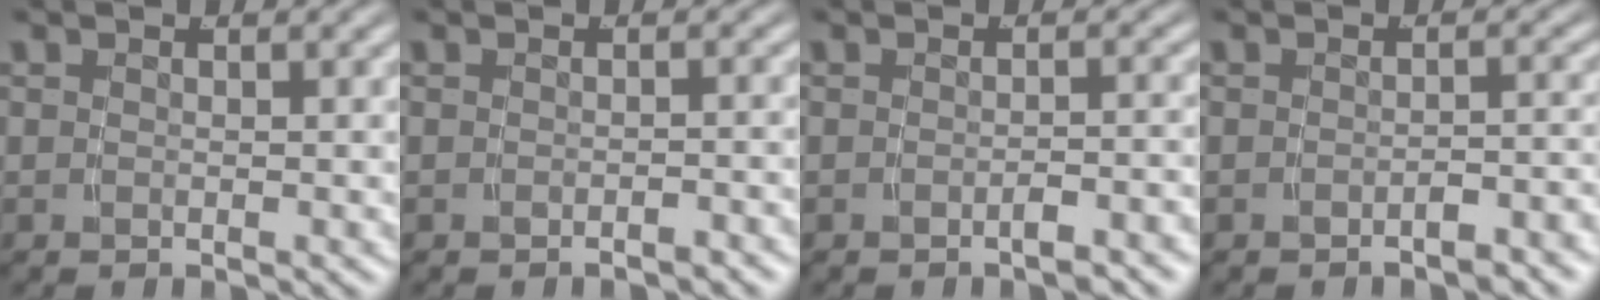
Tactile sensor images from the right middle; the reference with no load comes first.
{"total": 1.3, "force": [-1.3, 0.0, 0.2], "torque": [0.000, 0.005, -0.022]}
{"total": 1.6, "force": [-1.4, 0.1, 0.8], "torque": [-0.007, 0.005, -0.025]}
{"total": 2.4, "force": [-2.2, 0.3, 0.9], "torque": [-0.007, 0.003, -0.034]}